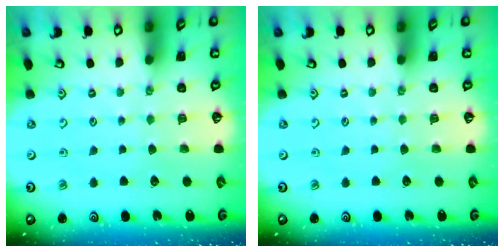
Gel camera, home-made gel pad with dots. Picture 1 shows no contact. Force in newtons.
{"total": 0.0}